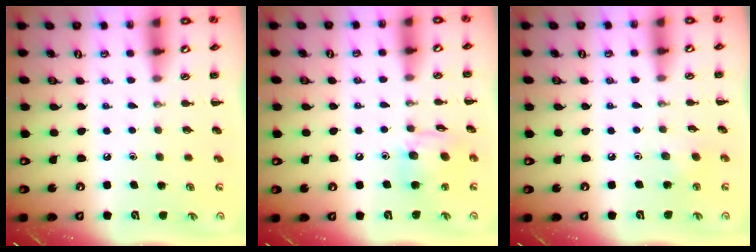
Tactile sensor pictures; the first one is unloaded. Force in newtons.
{"total": 10.4, "press": 10.3, "slide": 1.5}
{"total": 2.4, "press": 2.2, "slide": 0.9}